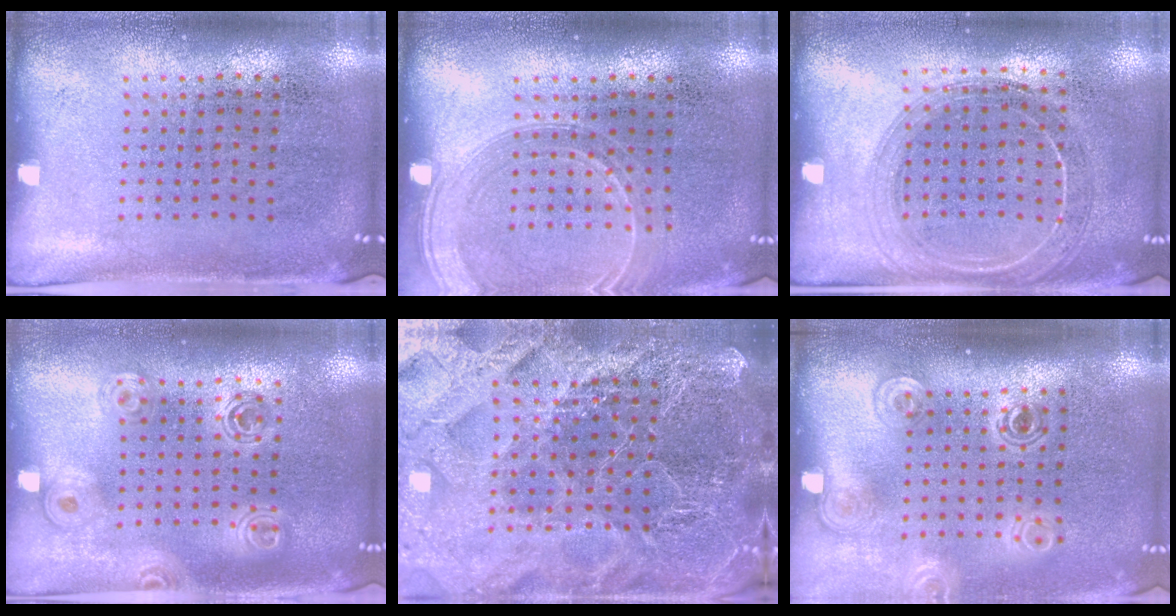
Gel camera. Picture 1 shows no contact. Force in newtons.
{"total": 1.6, "press": 1.6, "slide": 0.3}
{"total": 1.7, "press": 1.6, "slide": 0.5}
{"total": 1.7, "press": 1.5, "slide": 0.7}
{"total": 6.2, "press": 5.3, "slide": 3.1}
{"total": 1.8, "press": 1.4, "slide": 1.2}